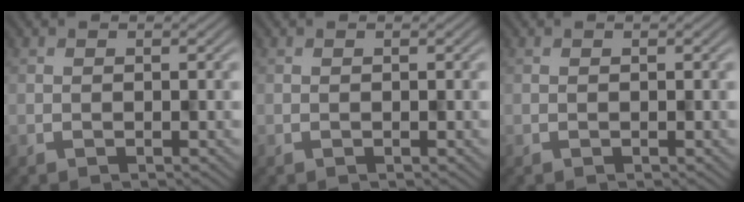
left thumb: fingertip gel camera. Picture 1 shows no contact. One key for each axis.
{"total": 0.0}
{"total": 0.0}